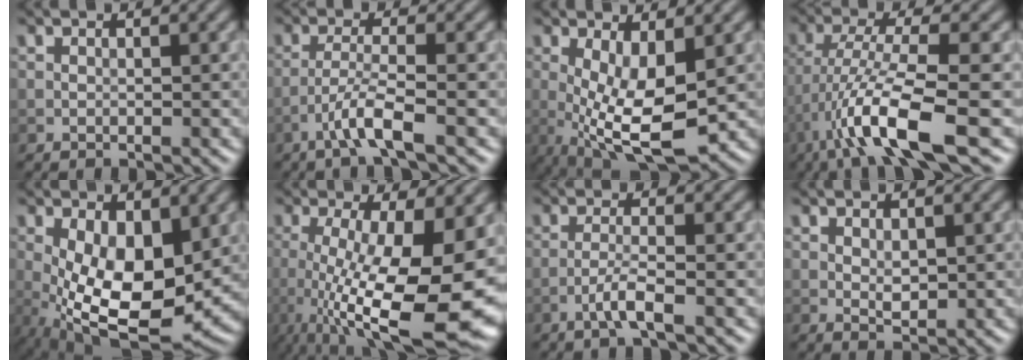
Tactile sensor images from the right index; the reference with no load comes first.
{"total": 3.4, "force": [-2.0, 0.1, 2.7], "torque": [-0.053, 0.010, -0.049]}
{"total": 8.2, "force": [-0.6, 3.2, 7.6], "torque": [-0.153, -0.016, -0.007]}
{"total": 8.3, "force": [-4.0, 1.3, 7.2], "torque": [-0.131, 0.004, -0.076]}
{"total": 10.7, "force": [-0.6, 5.5, 9.2], "torque": [-0.174, -0.028, 0.002]}
{"total": 15.5, "force": [-3.2, 5.1, 14.3], "torque": [-0.216, -0.025, -0.038]}
{"total": 2.2, "force": [-1.2, 0.1, 1.9], "torque": [-0.040, 0.007, -0.031]}
{"total": 1.5, "force": [0.5, 0.8, 1.1], "torque": [-0.021, -0.006, 0.013]}